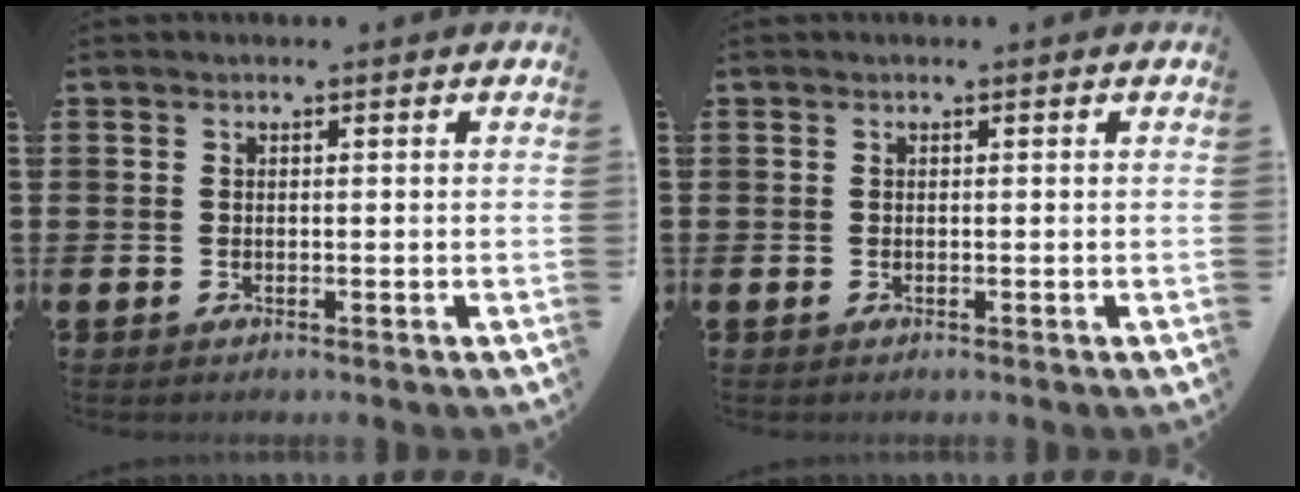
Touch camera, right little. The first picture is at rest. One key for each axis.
{"total": 0.0}